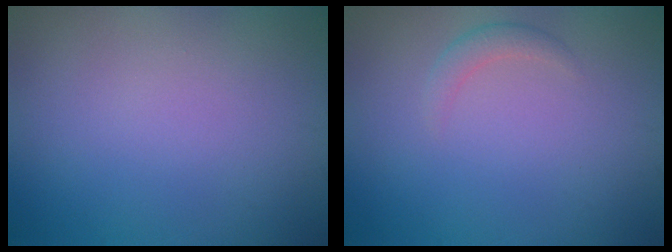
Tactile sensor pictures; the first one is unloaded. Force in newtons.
{"total": 1.2, "press": 1.2, "slide": 0.1}